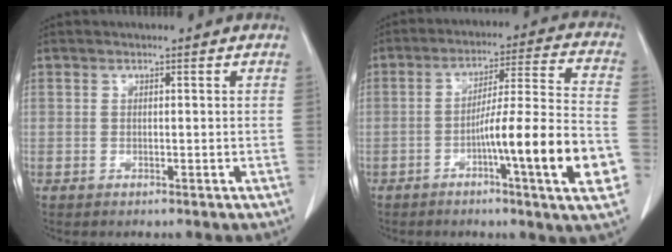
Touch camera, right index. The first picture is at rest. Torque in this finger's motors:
{"motor_torque": [1.63, -0.51, 0.86, 0.21]}